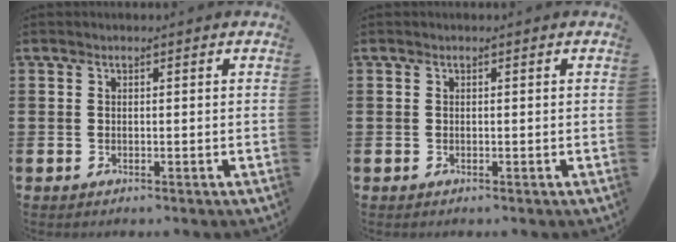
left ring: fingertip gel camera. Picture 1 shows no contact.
{"total": 0.0}